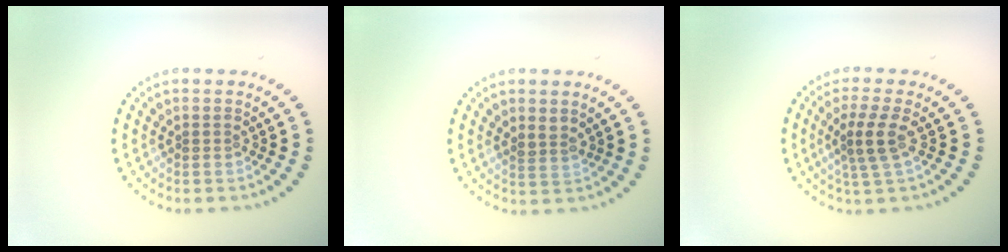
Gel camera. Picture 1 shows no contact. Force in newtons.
{"total": 1.5, "press": 1.2, "slide": 0.8}
{"total": 2.8, "press": 2.2, "slide": 1.7}